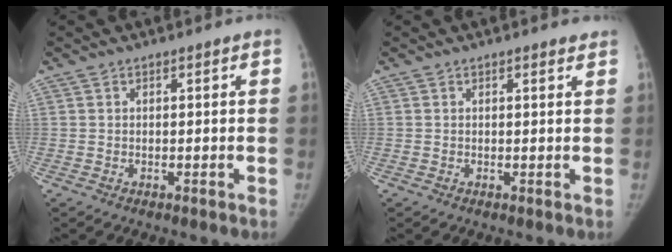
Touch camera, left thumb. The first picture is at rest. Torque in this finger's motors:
{"motor_torque": [-0.16, -0.01, -0.26, -0.02, -0.01]}